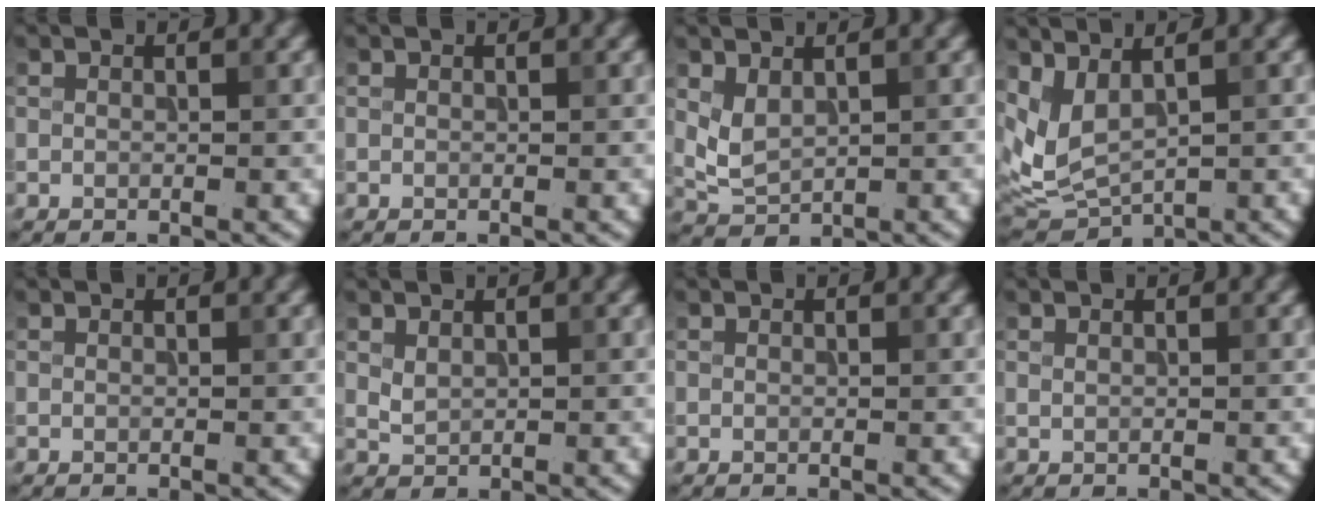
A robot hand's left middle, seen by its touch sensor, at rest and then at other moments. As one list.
[{"total": 0.0}, {"total": 2.3, "force": [0.9, 1.4, 1.5], "torque": [-0.038, -0.003, 0.027]}, {"total": 4.3, "force": [2.2, 1.9, 3.2], "torque": [-0.082, -0.007, 0.054]}, {"total": 0.0}, {"total": 1.0, "force": [0.6, 0.6, 0.6], "torque": [-0.016, -0.002, 0.019]}, {"total": 0.0}, {"total": 0.0}]